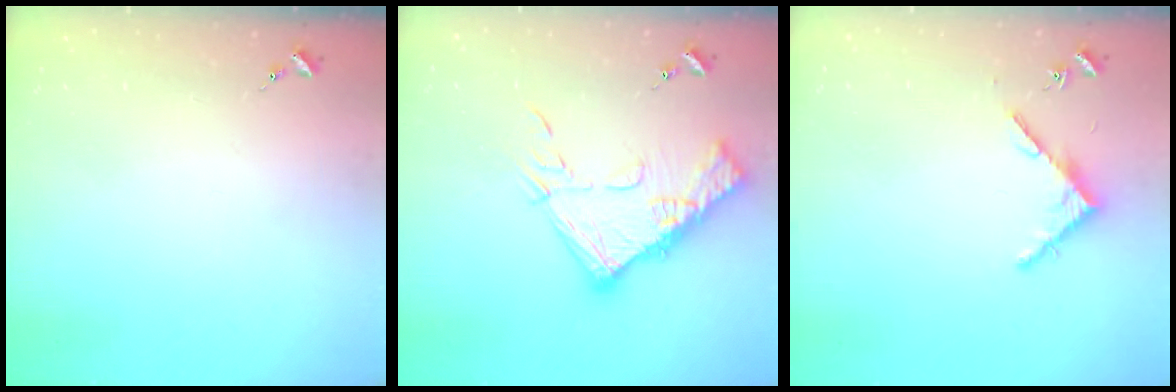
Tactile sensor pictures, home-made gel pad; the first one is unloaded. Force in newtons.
{"total": 16.7, "press": 16.6, "slide": 1.8}
{"total": 3.7, "press": 3.7, "slide": 0.3}